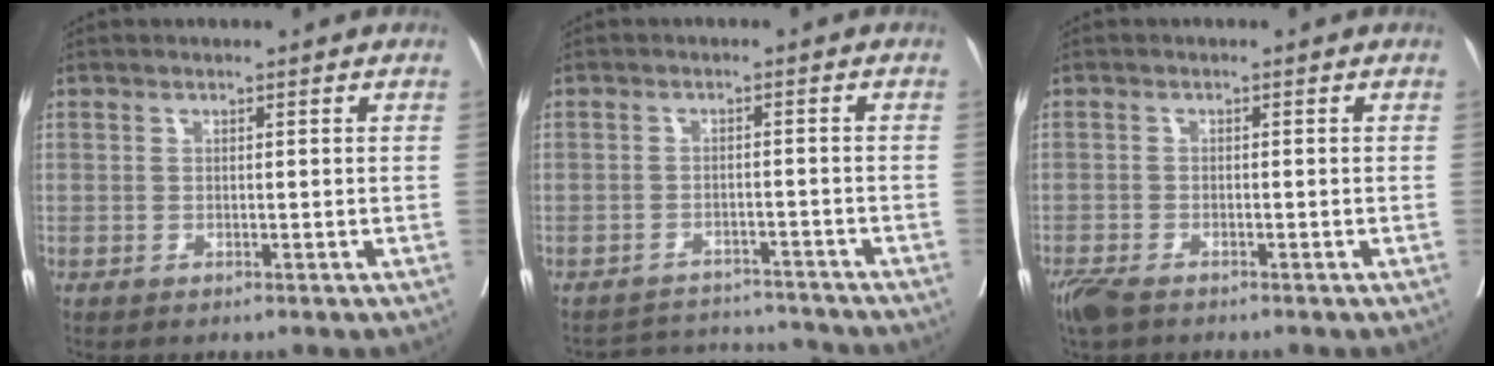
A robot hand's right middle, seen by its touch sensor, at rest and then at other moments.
{"total": 7.0, "force": [-6.9, 0.6, -0.7], "torque": [0.008, 0.014, -0.100]}
{"total": 3.9, "force": [-3.0, 1.2, 2.1], "torque": [-0.043, -0.009, -0.056]}